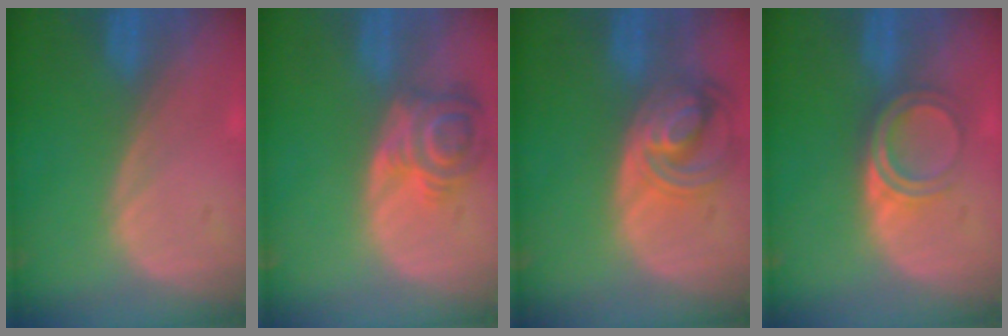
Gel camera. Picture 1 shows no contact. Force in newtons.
{"total": 6.1, "press": 6.1, "slide": 0.3}
{"total": 8.2, "press": 7.2, "slide": 4.1}
{"total": 4.9, "press": 4.2, "slide": 2.5}